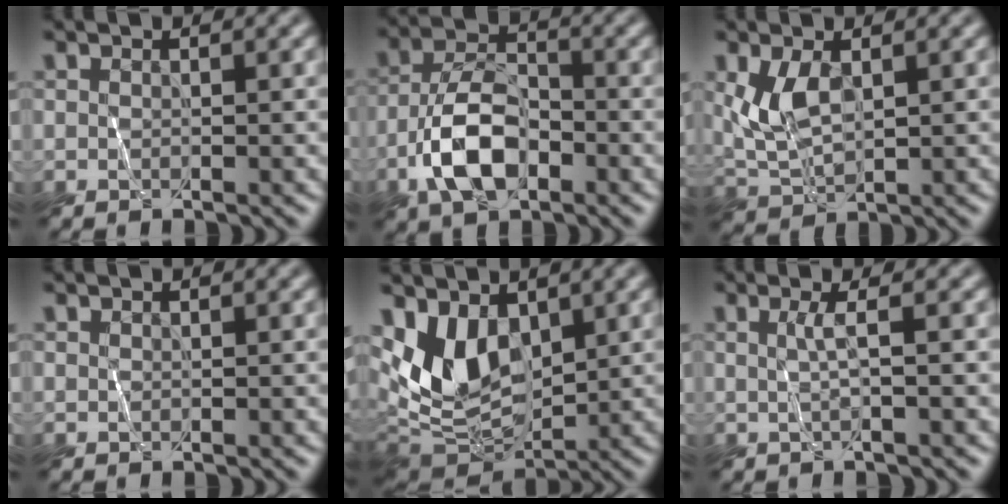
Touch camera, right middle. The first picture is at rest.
{"total": 6.3, "force": [-3.1, 3.2, 4.5], "torque": [-0.082, 0.009, -0.057]}
{"total": 3.5, "force": [0.6, 2.1, 2.8], "torque": [-0.066, 0.004, 0.025]}
{"total": 0.0}
{"total": 7.1, "force": [2.0, 4.6, 5.0], "torque": [-0.105, -0.015, 0.043]}
{"total": 1.3, "force": [-0.1, 0.3, 1.3], "torque": [-0.023, 0.003, 0.003]}